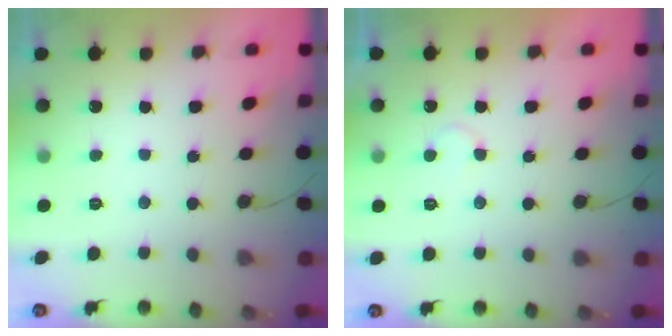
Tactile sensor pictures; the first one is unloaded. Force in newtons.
{"total": 3.2, "press": 3.2, "slide": 0.3}